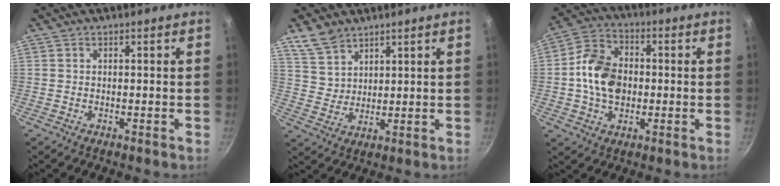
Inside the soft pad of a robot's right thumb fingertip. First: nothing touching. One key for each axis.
{"total": 6.8, "fx": 5.0, "fy": 4.2, "fz": 2.1, "tx": -0.024, "ty": -0.010, "tz": 0.107}
{"total": 12.2, "fx": -0.5, "fy": 9.0, "fz": 8.2, "tx": -0.129, "ty": 0.019, "tz": -0.022}